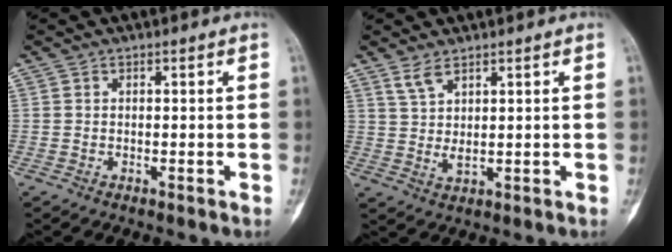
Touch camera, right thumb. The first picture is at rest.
{"total": 3.9, "force": [2.6, 1.2, 2.7], "torque": [-0.060, -0.019, 0.059]}